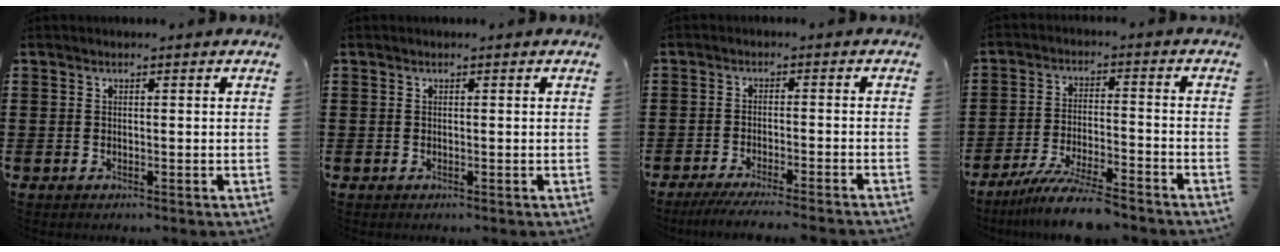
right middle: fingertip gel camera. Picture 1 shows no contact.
{"total": 0.0}
{"total": 3.3, "force": [-3.0, -0.4, 1.4], "torque": [-0.028, -0.009, -0.059]}
{"total": 8.1, "force": [-7.0, 0.4, 4.1], "torque": [-0.082, -0.004, -0.133]}